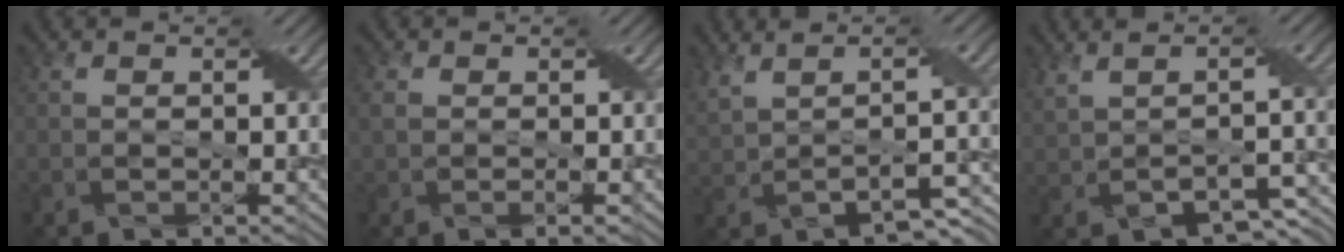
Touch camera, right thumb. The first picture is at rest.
{"total": 2.5, "force": [-0.3, 1.4, 2.0], "torque": [-0.049, -0.001, -0.005]}
{"total": 6.8, "force": [0.4, 2.3, 6.4], "torque": [-0.130, -0.001, 0.020]}
{"total": 6.0, "force": [-0.2, 2.4, 5.5], "torque": [-0.109, -0.006, 0.016]}